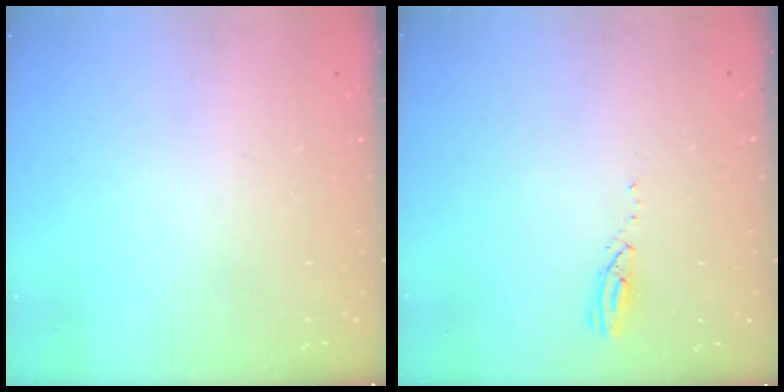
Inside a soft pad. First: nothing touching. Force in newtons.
{"total": 3.0, "press": 3.0, "slide": 0.1}